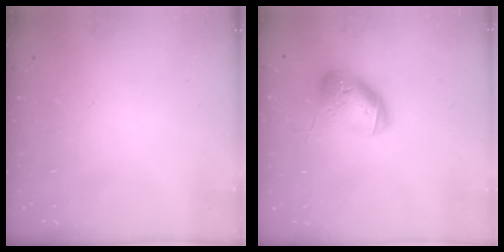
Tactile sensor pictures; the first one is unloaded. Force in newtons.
{"total": 12.6, "press": 12.4, "slide": 1.9}